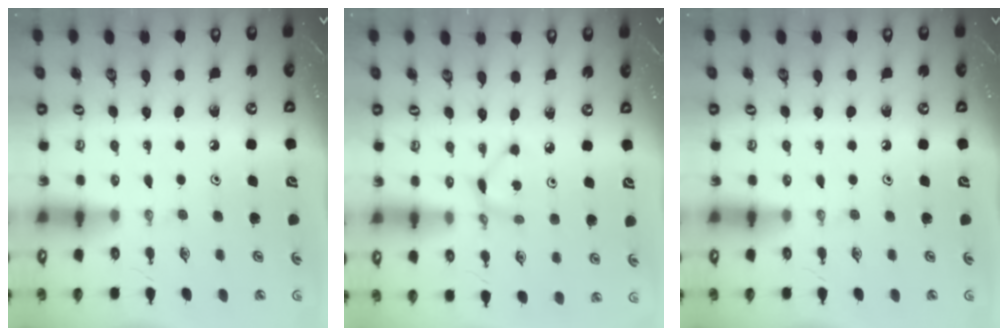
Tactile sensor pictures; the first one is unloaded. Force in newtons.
{"total": 2.9, "press": 2.9, "slide": 0.1}
{"total": 0.0}